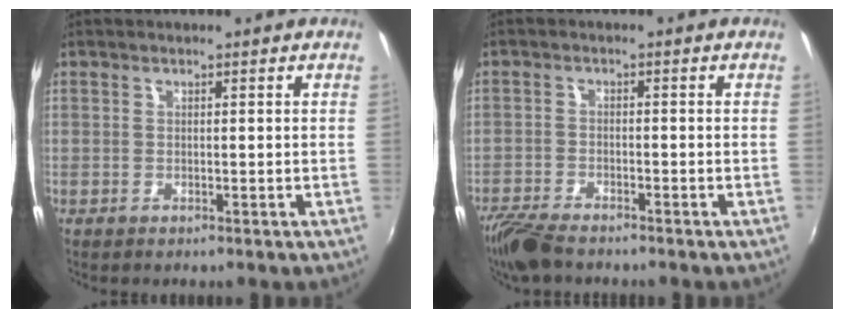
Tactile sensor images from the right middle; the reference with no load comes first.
{"total": 6.8, "force": [-5.8, 1.6, 3.0], "torque": [-0.084, -0.025, -0.111]}